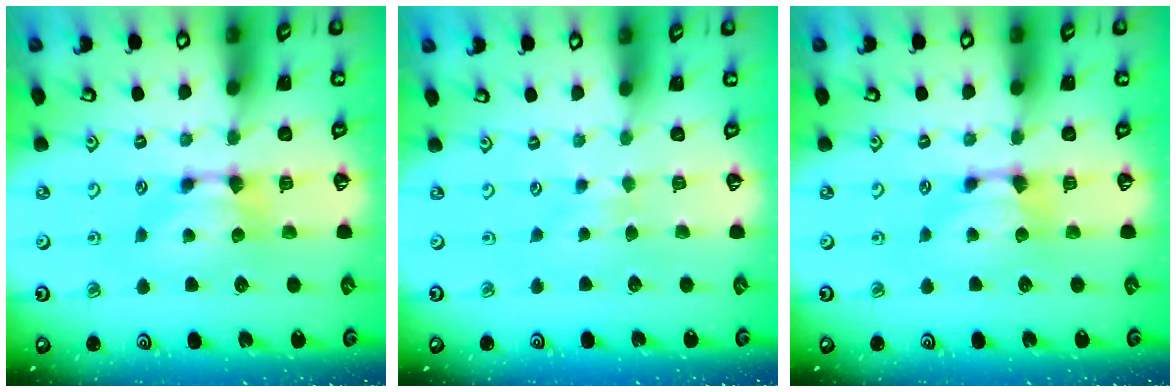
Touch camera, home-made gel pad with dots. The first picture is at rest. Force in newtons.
{"total": 3.2, "press": 3.2, "slide": 0.4}
{"total": 0.9, "press": 0.3, "slide": 0.8}